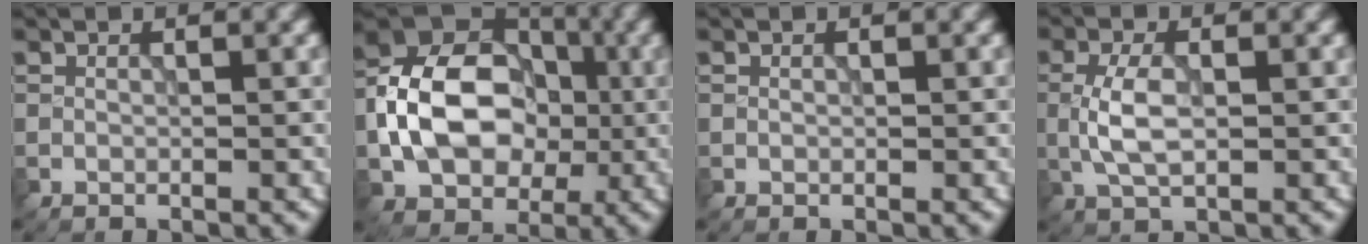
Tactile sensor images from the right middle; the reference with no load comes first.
{"total": 11.0, "force": [-1.2, 8.1, 7.2], "torque": [-0.134, 0.015, -0.031]}
{"total": 0.0}
{"total": 3.5, "force": [-0.2, 1.8, 3.1], "torque": [-0.073, 0.001, -0.003]}